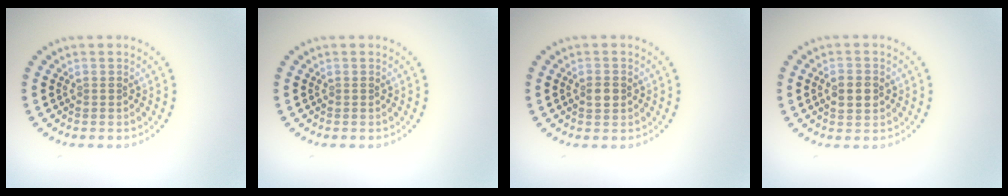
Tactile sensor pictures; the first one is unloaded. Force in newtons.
{"total": 0.0}
{"total": 1.5, "press": 1.5, "slide": 0.2}
{"total": 2.6, "press": 2.6, "slide": 0.0}